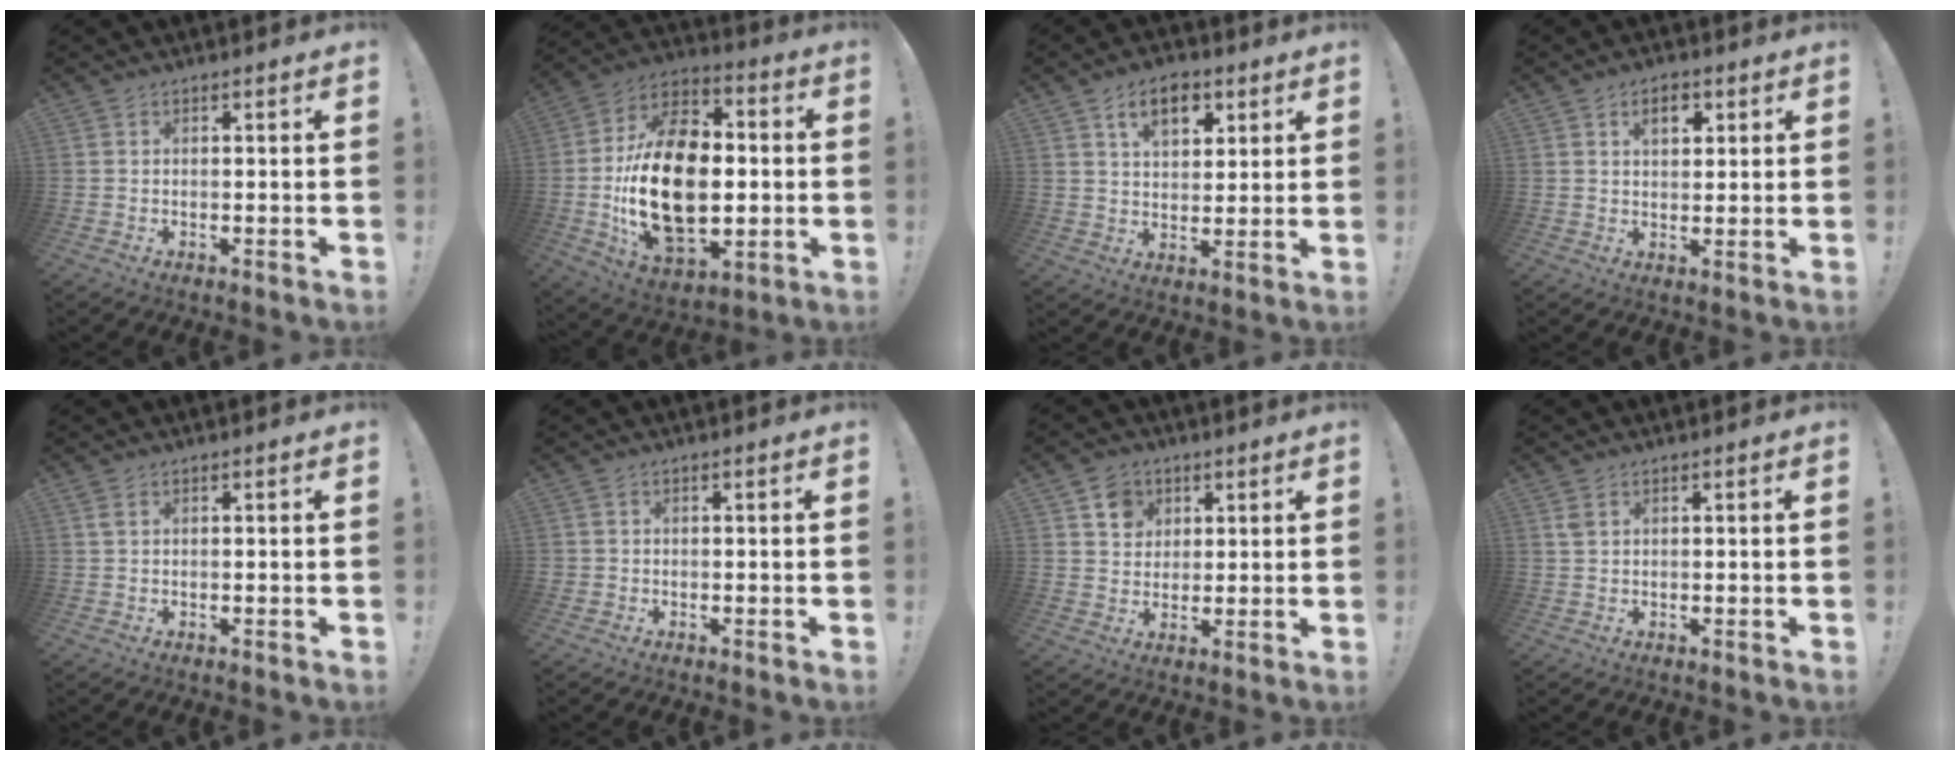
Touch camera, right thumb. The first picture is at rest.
{"total": 27.2, "force": [-1.4, 17.2, 21.0], "torque": [-0.391, 0.007, -0.014]}
{"total": 10.4, "force": [5.3, 6.3, 6.4], "torque": [-0.092, -0.011, 0.094]}
{"total": 5.5, "force": [2.5, 3.2, 3.7], "torque": [-0.041, -0.005, 0.040]}
{"total": 1.4, "force": [0.7, 0.6, 1.1], "torque": [-0.022, 0.002, 0.013]}
{"total": 0.9, "force": [-0.1, 0.9, 0.0], "torque": [-0.007, 0.006, 0.000]}
{"total": 7.9, "force": [3.6, 6.8, 1.9], "torque": [-0.020, -0.018, 0.070]}
{"total": 1.8, "force": [1.0, 1.0, 1.1], "torque": [-0.022, 0.002, 0.018]}